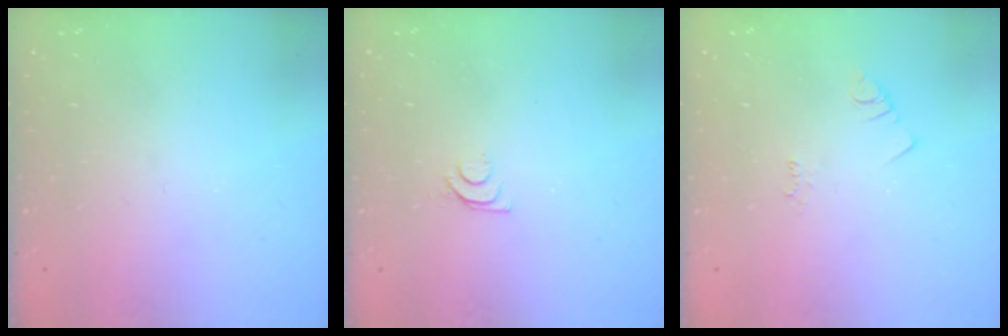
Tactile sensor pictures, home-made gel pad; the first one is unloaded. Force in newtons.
{"total": 4.3, "press": 4.2, "slide": 0.5}
{"total": 2.2, "press": 2.1, "slide": 0.4}